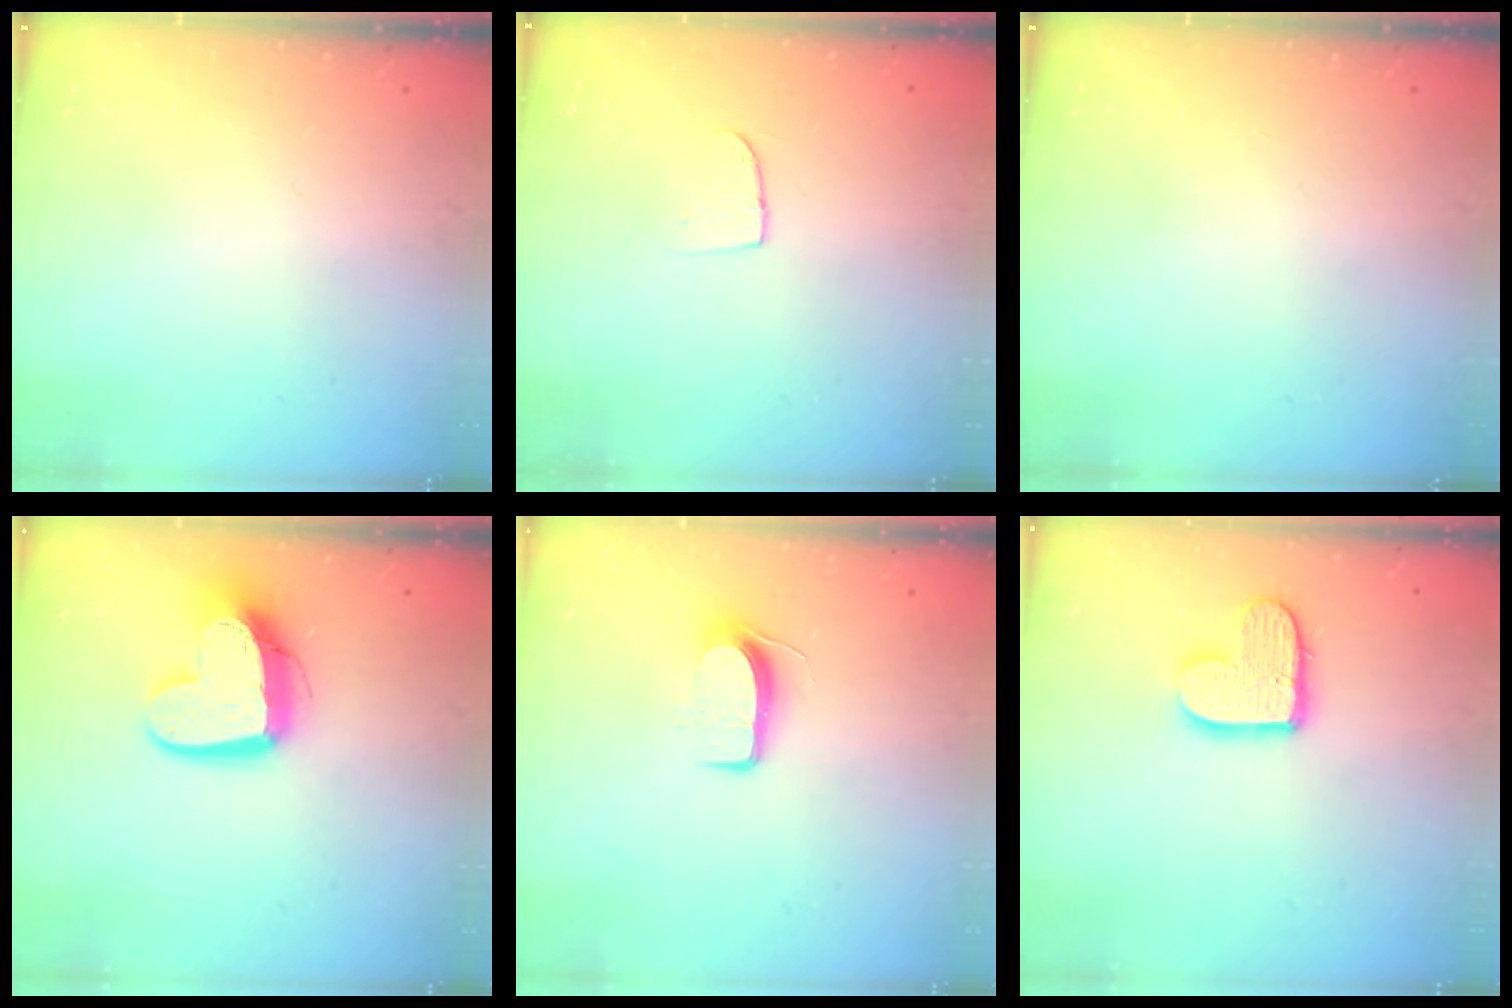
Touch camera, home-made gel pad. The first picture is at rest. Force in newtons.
{"total": 5.6, "press": 5.6, "slide": 0.4}
{"total": 0.0}
{"total": 14.9, "press": 14.8, "slide": 1.5}
{"total": 7.9, "press": 7.9, "slide": 0.7}
{"total": 11.1, "press": 11.1, "slide": 0.5}